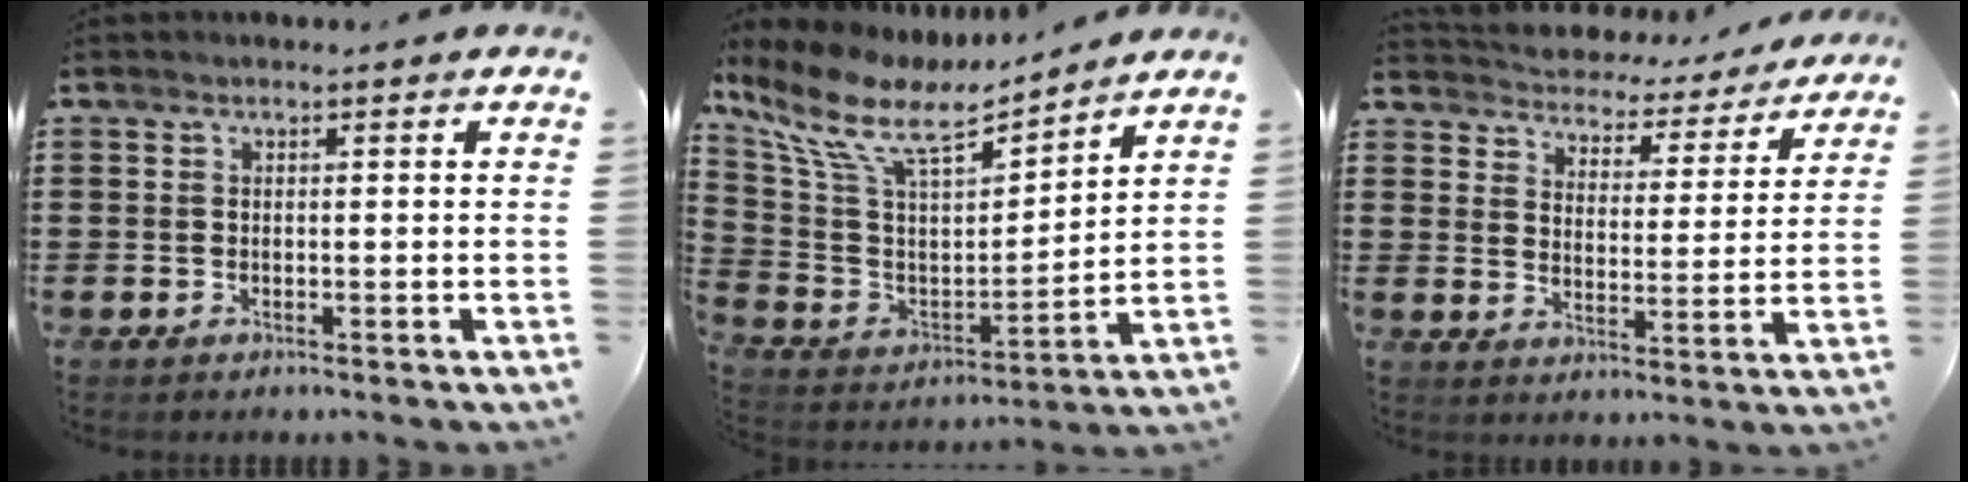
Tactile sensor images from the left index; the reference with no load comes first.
{"total": 10.1, "force": [7.1, 3.6, 6.3], "torque": [-0.151, -0.040, 0.119]}
{"total": 3.7, "force": [3.6, 0.4, -0.1], "torque": [-0.023, -0.033, 0.055]}